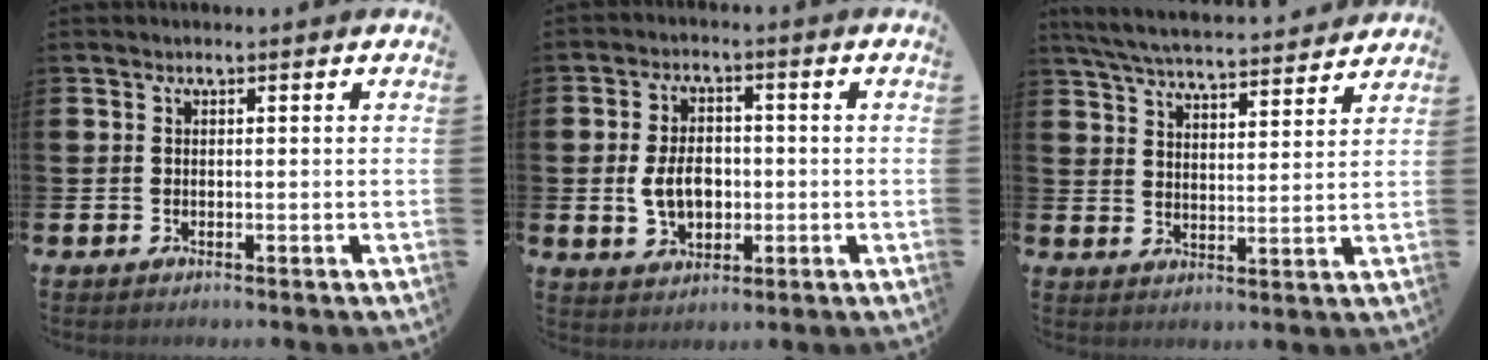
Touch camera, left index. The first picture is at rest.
{"total": 5.6, "force": [-0.5, 4.0, 4.0], "torque": [-0.074, 0.006, -0.015]}
{"total": 6.4, "force": [6.2, 0.6, 1.5], "torque": [-0.056, -0.039, 0.109]}